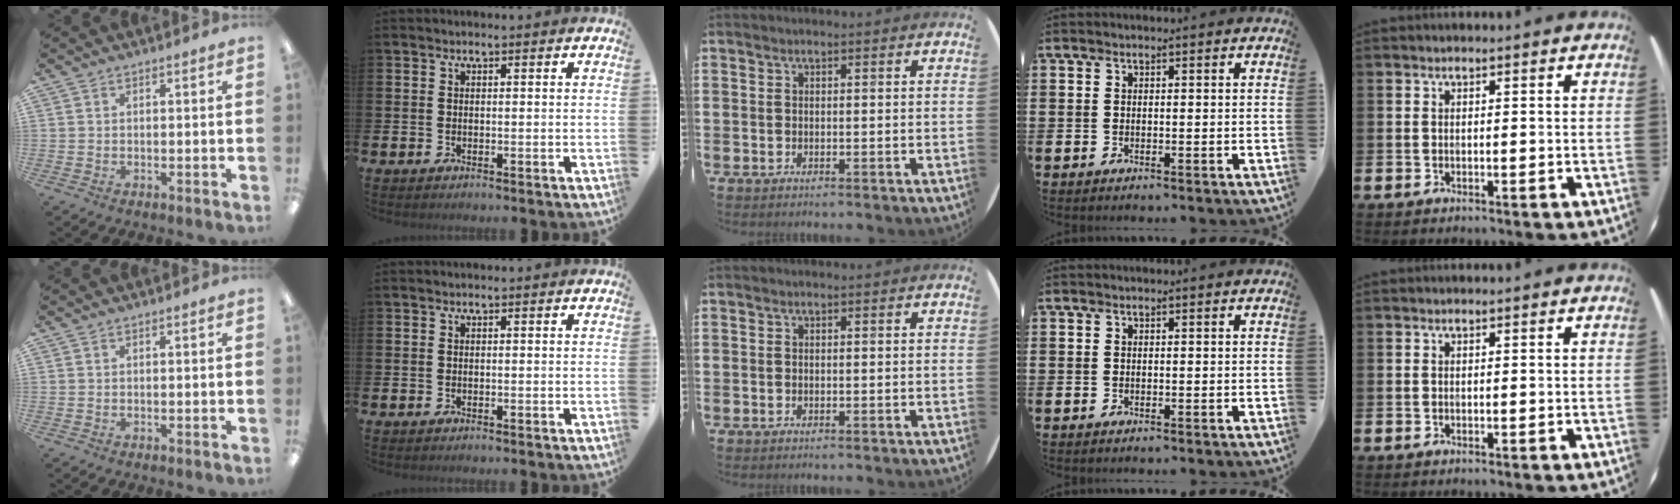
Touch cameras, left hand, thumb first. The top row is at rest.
{}